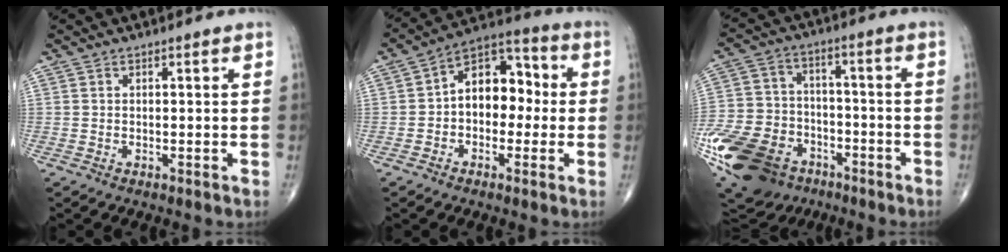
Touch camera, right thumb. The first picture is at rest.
{"total": 11.9, "force": [-0.1, 8.0, 8.8], "torque": [-0.096, 0.042, -0.017]}
{"total": 23.6, "force": [-12.1, 16.3, 12.1], "torque": [-0.283, 0.038, -0.205]}